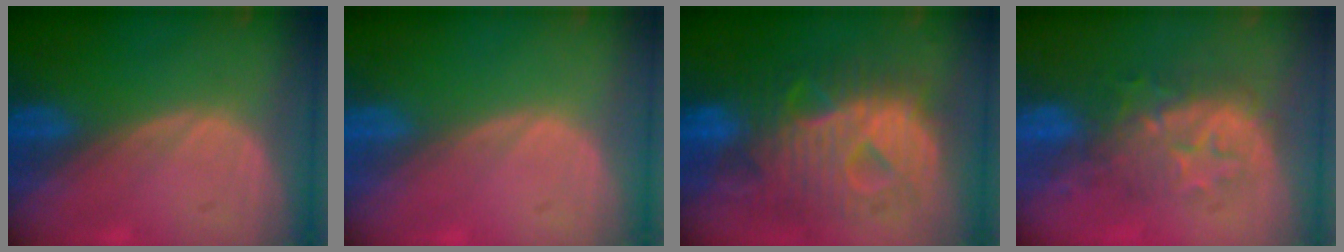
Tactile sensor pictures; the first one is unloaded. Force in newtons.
{"total": 0.0}
{"total": 12.4, "press": 12.4, "slide": 1.4}
{"total": 8.1, "press": 8.0, "slide": 1.2}